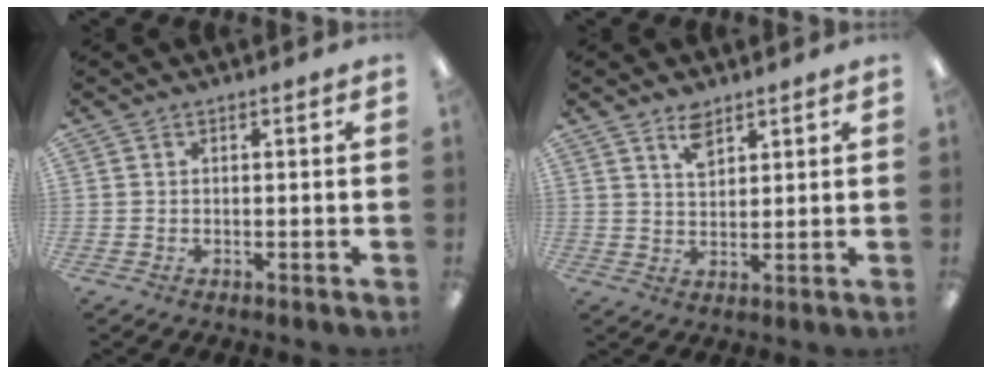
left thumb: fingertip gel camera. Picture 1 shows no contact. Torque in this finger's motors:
{"motor_torque": [-0.03, -0.05, -0.17, -0.14, -0.05]}